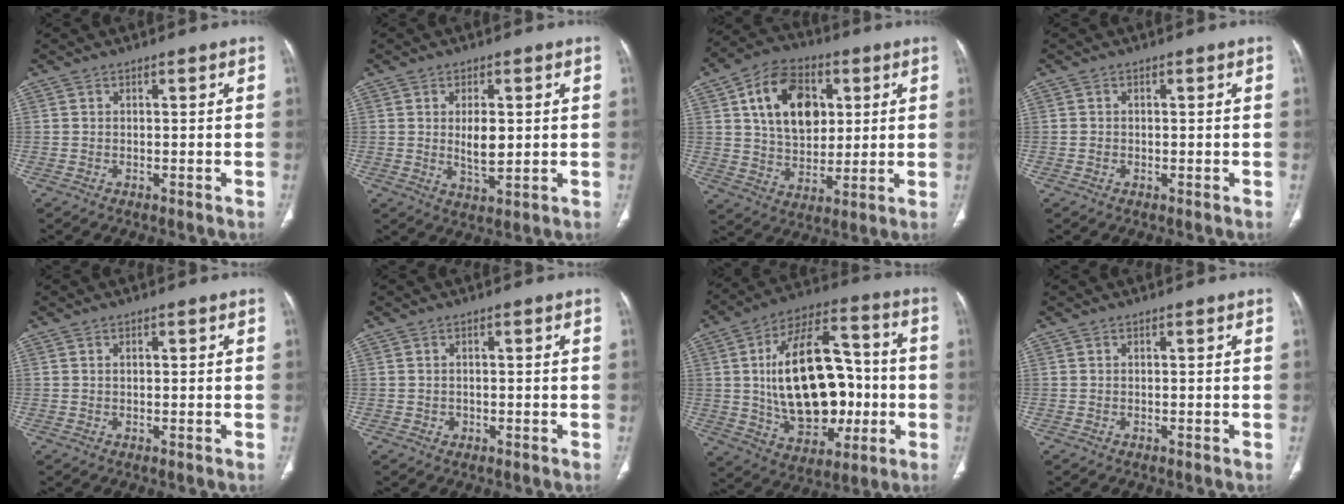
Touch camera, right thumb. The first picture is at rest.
{"total": 5.7, "force": [0.6, 2.6, 5.1], "torque": [-0.077, -0.011, 0.015]}
{"total": 16.3, "force": [4.8, 11.2, 10.9], "torque": [-0.143, -0.004, 0.083]}
{"total": 0.5, "force": [-0.2, 0.5, 0.2], "torque": [0.000, 0.003, -0.004]}
{"total": 0.9, "force": [0.3, 0.4, 0.7], "torque": [-0.013, 0.002, 0.004]}
{"total": 0.9, "force": [-0.2, 0.8, 0.1], "torque": [0.004, 0.003, -0.002]}
{"total": 24.6, "force": [-0.6, 14.8, 19.7], "torque": [-0.293, 0.024, 0.005]}
{"total": 0.0}